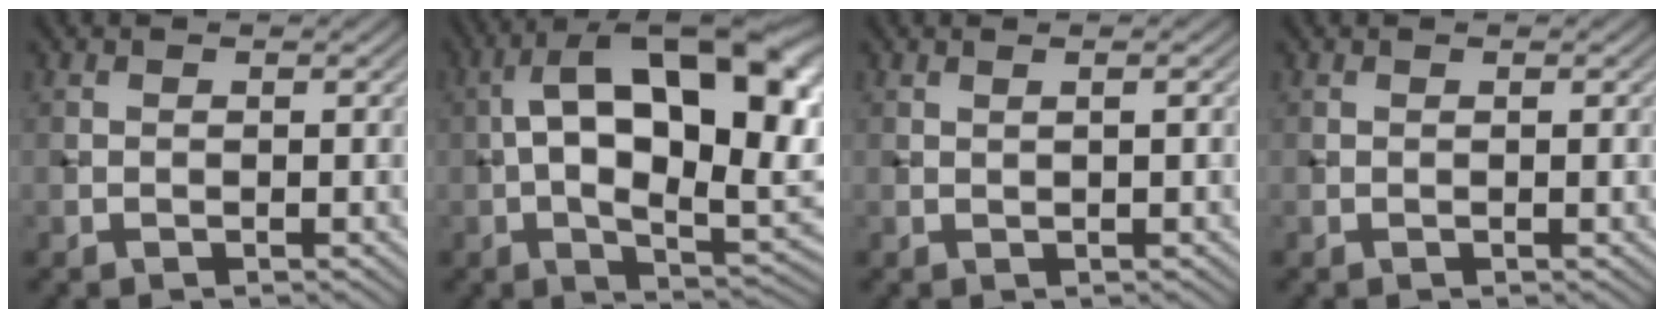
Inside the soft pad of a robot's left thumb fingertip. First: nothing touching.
{"total": 20.0, "force": [3.4, 9.5, 17.3], "torque": [-0.272, 0.021, 0.050]}
{"total": 1.5, "force": [0.4, 0.2, 1.4], "torque": [-0.020, 0.002, 0.003]}
{"total": 0.6, "force": [0.1, 0.0, 0.5], "torque": [-0.010, 0.000, 0.001]}